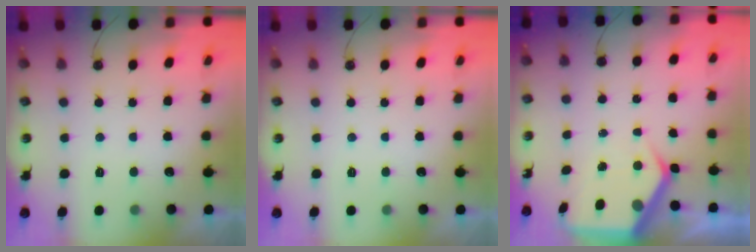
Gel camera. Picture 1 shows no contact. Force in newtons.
{"total": 0.0}
{"total": 7.2, "press": 7.2, "slide": 1.0}